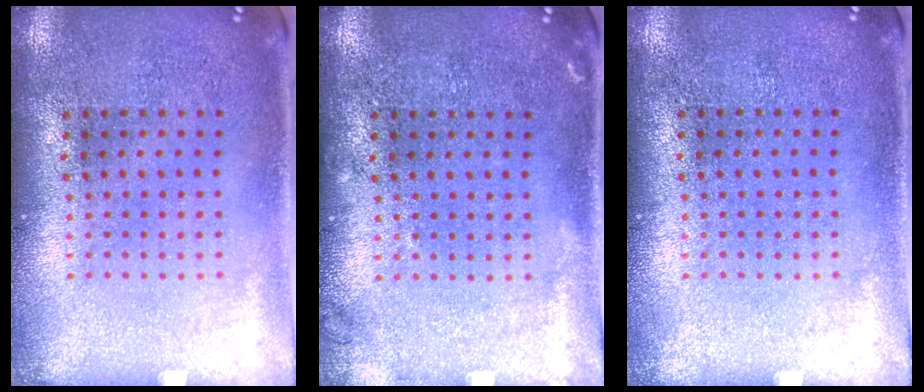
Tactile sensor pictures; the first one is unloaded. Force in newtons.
{"total": 0.9, "press": 0.9, "slide": 0.2}
{"total": 0.0}